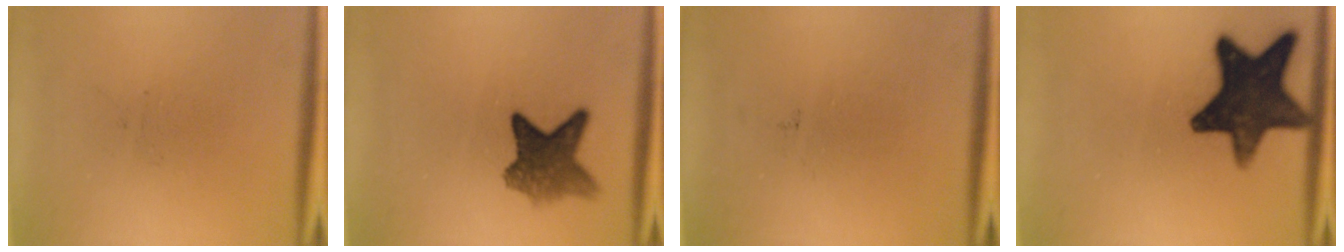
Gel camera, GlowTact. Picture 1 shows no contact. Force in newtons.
{"total": 7.0}
{"total": 0.0}
{"total": 14.9}